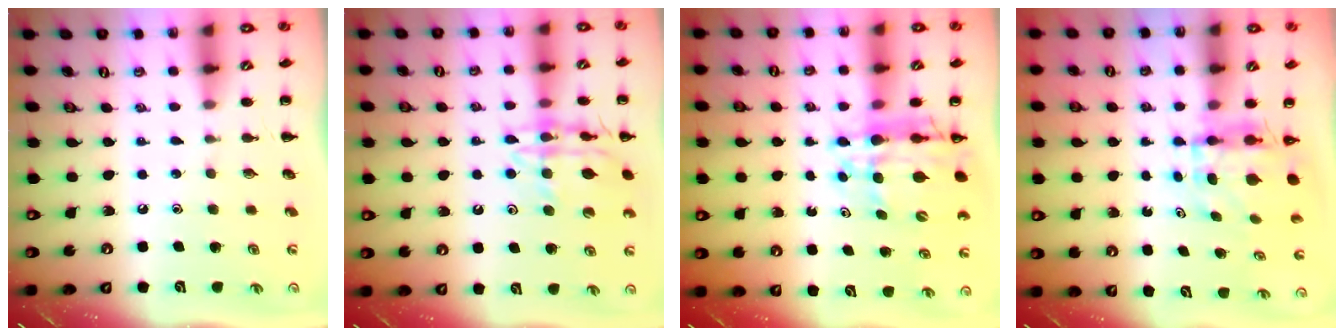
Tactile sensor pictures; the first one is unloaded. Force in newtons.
{"total": 13.8, "press": 13.8, "slide": 1.4}
{"total": 11.2, "press": 10.7, "slide": 3.3}
{"total": 5.1, "press": 5.1, "slide": 0.5}